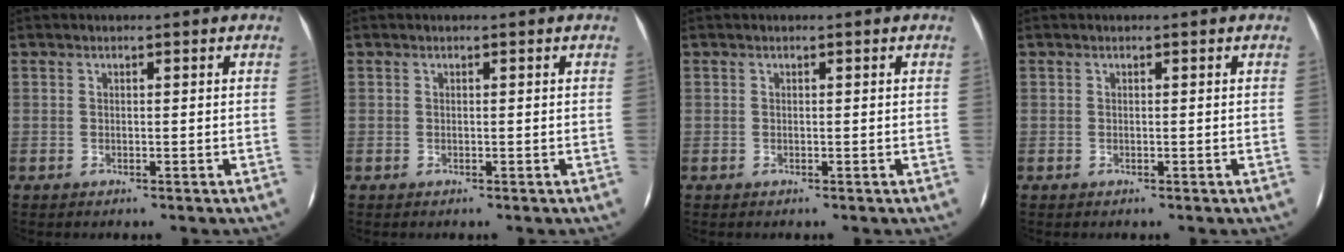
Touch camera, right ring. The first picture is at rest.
{"total": 0.0}
{"total": 0.0}
{"total": 0.0}